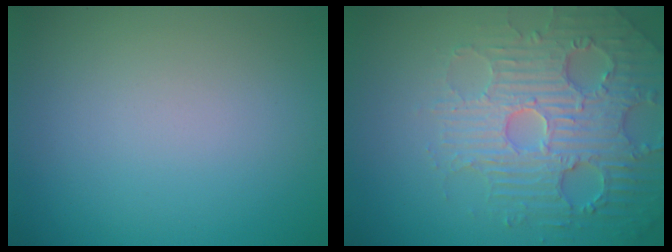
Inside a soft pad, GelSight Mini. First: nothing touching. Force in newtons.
{"total": 5.0, "press": 4.9, "slide": 1.2}